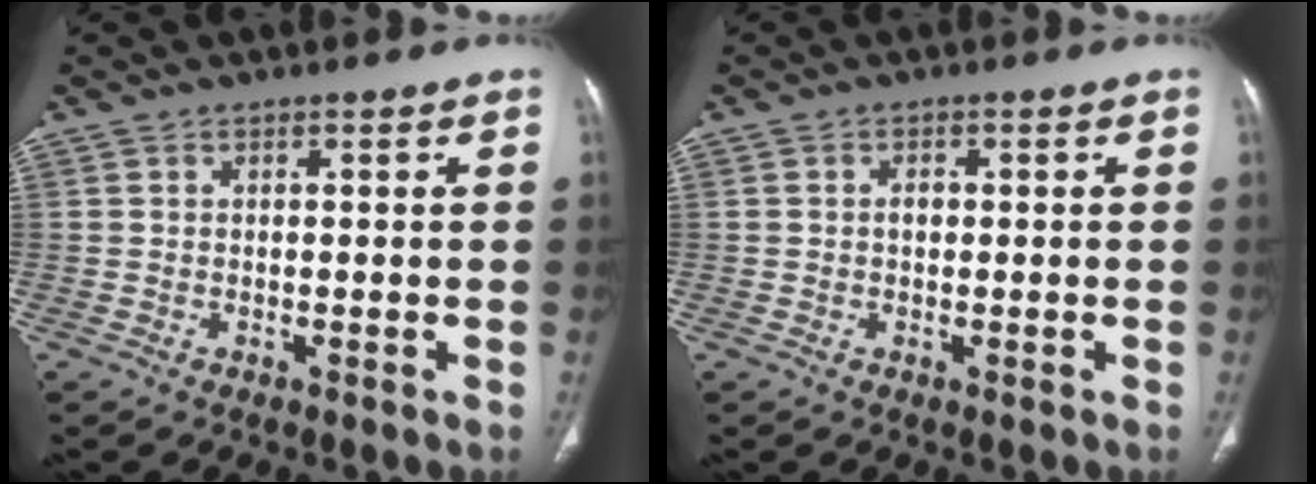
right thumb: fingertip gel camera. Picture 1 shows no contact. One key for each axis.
{"total": 1.5, "fx": 0.1, "fy": 1.1, "fz": 1.0, "tx": -0.014, "ty": 0.005, "tz": 0.001}